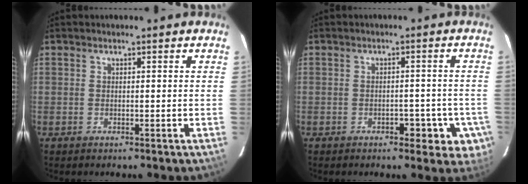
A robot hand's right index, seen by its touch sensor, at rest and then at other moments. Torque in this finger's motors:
{"motor_torque": [0.17, -0.11, 0.08, 0.03]}